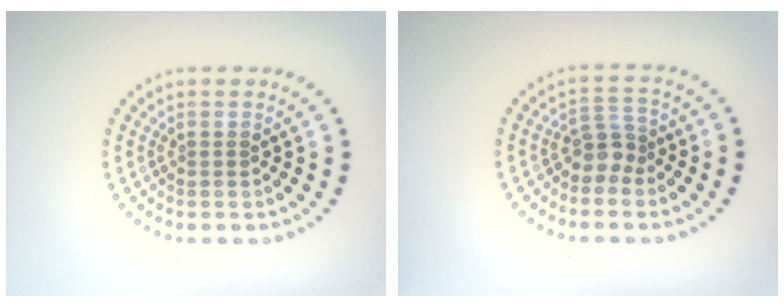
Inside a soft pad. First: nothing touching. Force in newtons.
{"total": 2.3, "press": 1.8, "slide": 1.5}